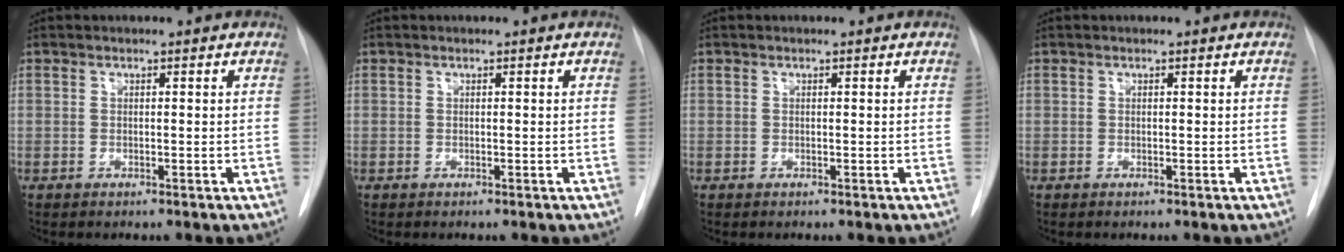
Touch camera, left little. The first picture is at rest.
{"total": 0.0}
{"total": 0.0}
{"total": 0.0}